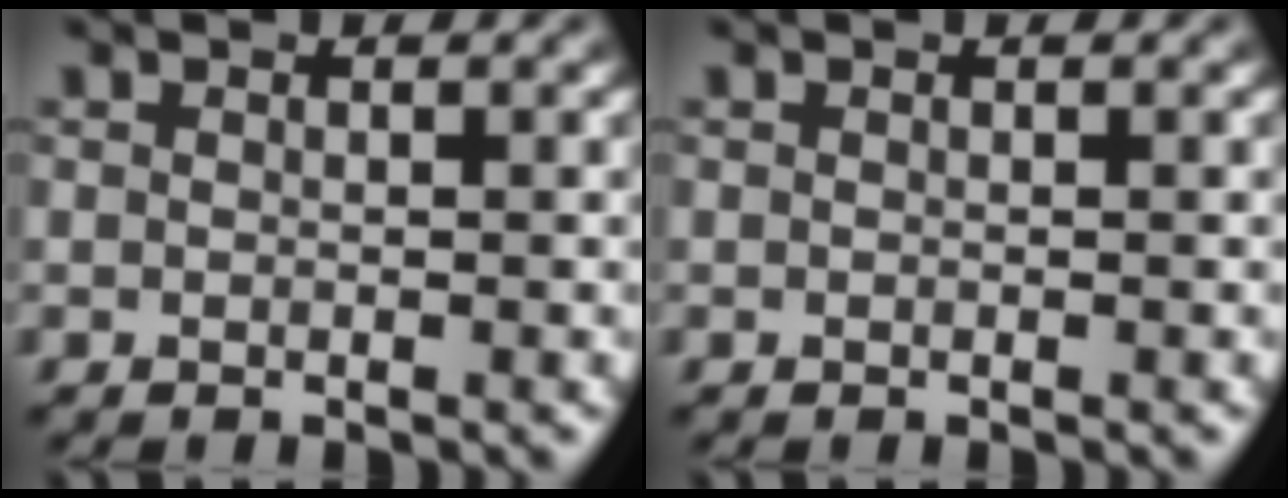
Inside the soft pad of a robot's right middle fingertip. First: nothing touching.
{"total": 0.0}